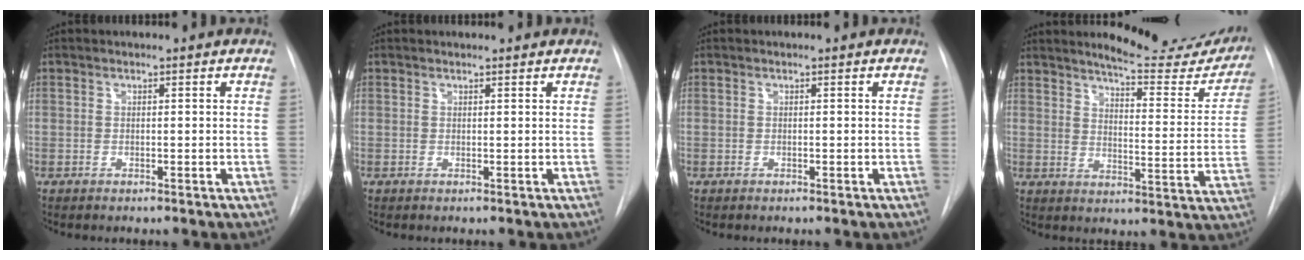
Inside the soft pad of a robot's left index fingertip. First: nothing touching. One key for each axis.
{"total": 1.5, "fx": 1.4, "fy": 0.2, "fz": 0.2, "tx": -0.010, "ty": 0.013, "tz": 0.016}
{"total": 0.0}
{"total": 17.2, "fx": 16.1, "fy": 3.0, "fz": 5.4, "tx": -0.055, "ty": -0.069, "tz": 0.186}